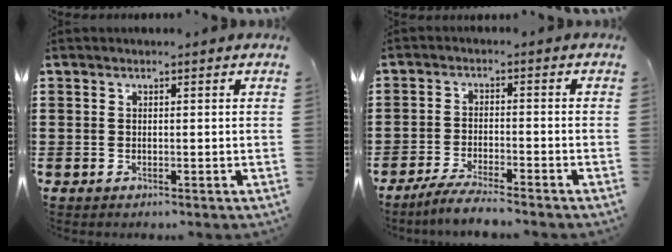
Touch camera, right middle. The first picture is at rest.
{"total": 3.8, "force": [-3.5, -0.1, 1.5], "torque": [-0.034, -0.004, -0.069]}